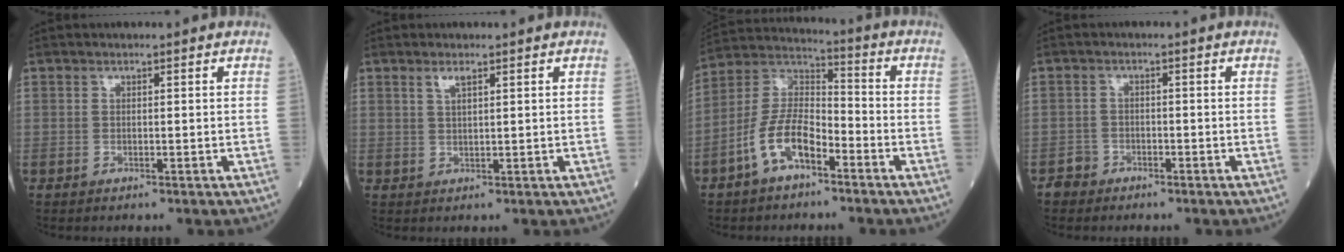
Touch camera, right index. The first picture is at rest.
{"total": 1.9, "force": [1.2, 0.3, 1.4], "torque": [-0.032, 0.001, 0.024]}
{"total": 10.3, "force": [-5.2, 4.4, 7.7], "torque": [-0.169, 0.019, -0.103]}
{"total": 2.2, "force": [-1.5, 1.5, -0.2], "torque": [0.003, 0.009, -0.032]}